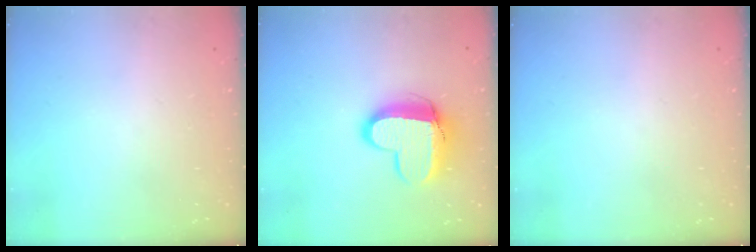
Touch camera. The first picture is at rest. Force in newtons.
{"total": 12.5, "press": 12.5, "slide": 1.0}
{"total": 0.0}